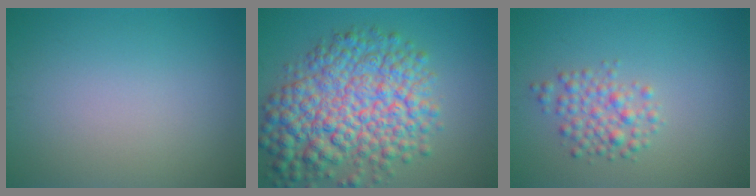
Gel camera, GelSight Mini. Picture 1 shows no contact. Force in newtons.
{"total": 10.3, "press": 10.2, "slide": 0.3}
{"total": 2.7, "press": 2.7, "slide": 0.1}